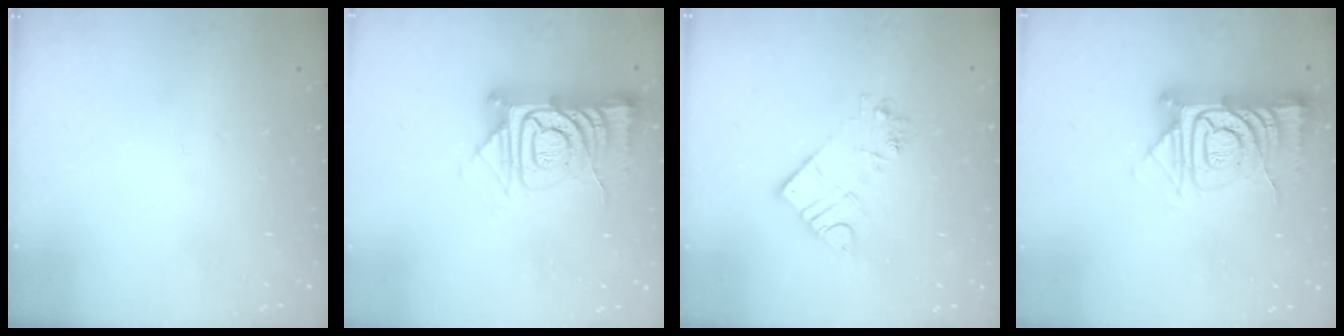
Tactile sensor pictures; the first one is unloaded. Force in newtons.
{"total": 15.8, "press": 15.7, "slide": 1.4}
{"total": 10.0, "press": 9.9, "slide": 0.9}
{"total": 15.8, "press": 15.7, "slide": 1.4}